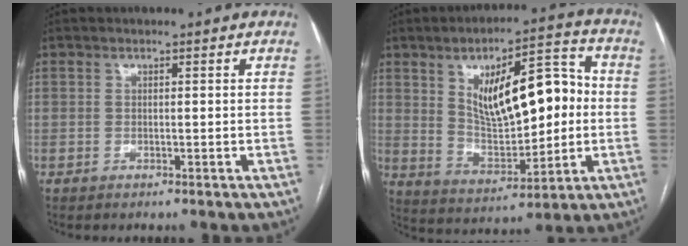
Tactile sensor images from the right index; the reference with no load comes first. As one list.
[{"total": 16.5, "force": [2.4, 6.3, 15.1], "torque": [-0.238, 0.024, 0.050]}]